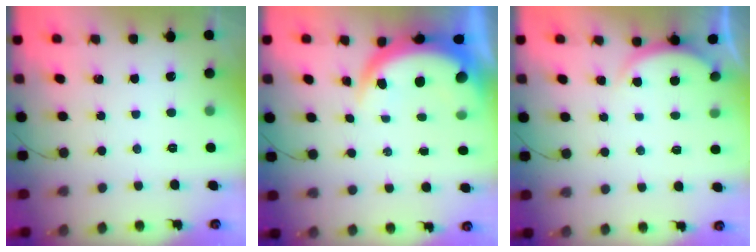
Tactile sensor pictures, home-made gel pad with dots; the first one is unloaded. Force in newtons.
{"total": 6.7, "press": 6.7, "slide": 0.7}
{"total": 1.9, "press": 1.9, "slide": 0.5}